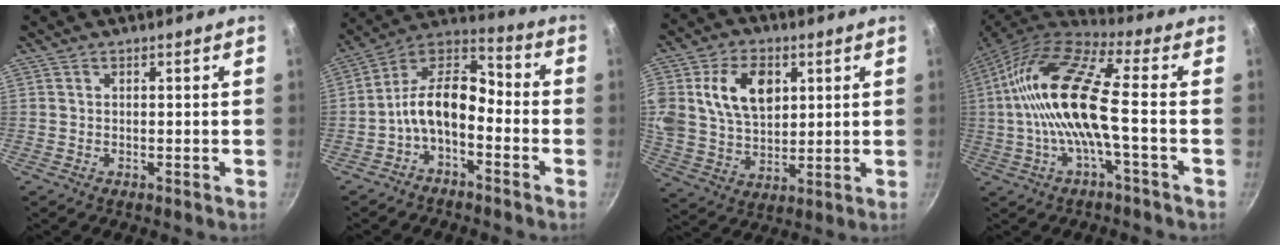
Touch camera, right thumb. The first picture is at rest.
{"total": 11.9, "force": [-4.0, 6.8, 9.0], "torque": [-0.152, 0.068, -0.091]}
{"total": 16.2, "force": [4.6, 11.3, 10.6], "torque": [-0.184, 0.001, 0.089]}
{"total": 16.5, "force": [-1.0, 4.4, 15.9], "torque": [-0.315, 0.033, -0.033]}